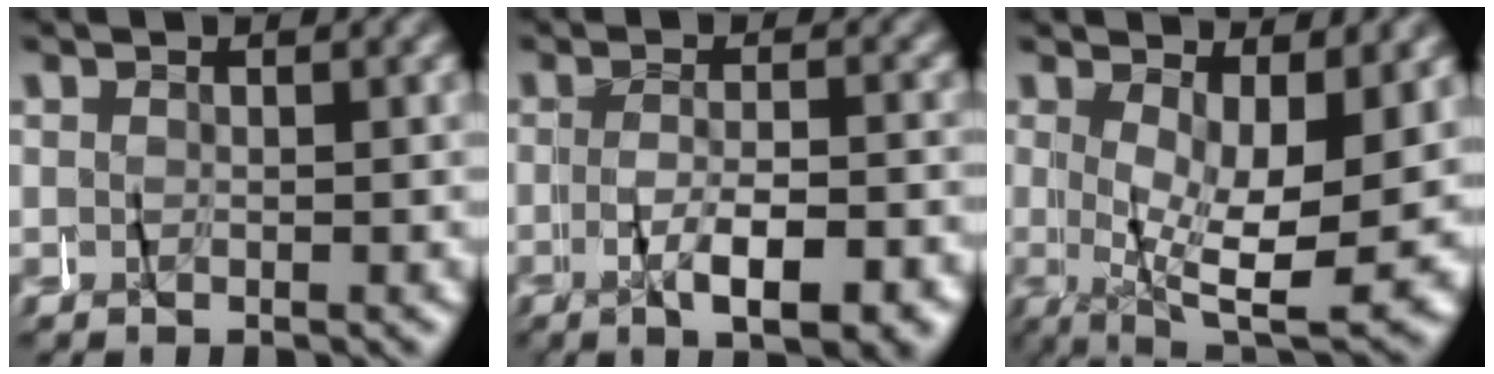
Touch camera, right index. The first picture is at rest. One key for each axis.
{"total": 5.4, "fx": -2.5, "fy": 1.6, "fz": 4.5, "tx": -0.071, "ty": -0.004, "tz": -0.040}
{"total": 9.3, "fx": -0.1, "fy": 3.2, "fz": 8.8, "tx": -0.121, "ty": -0.020, "tz": 0.004}